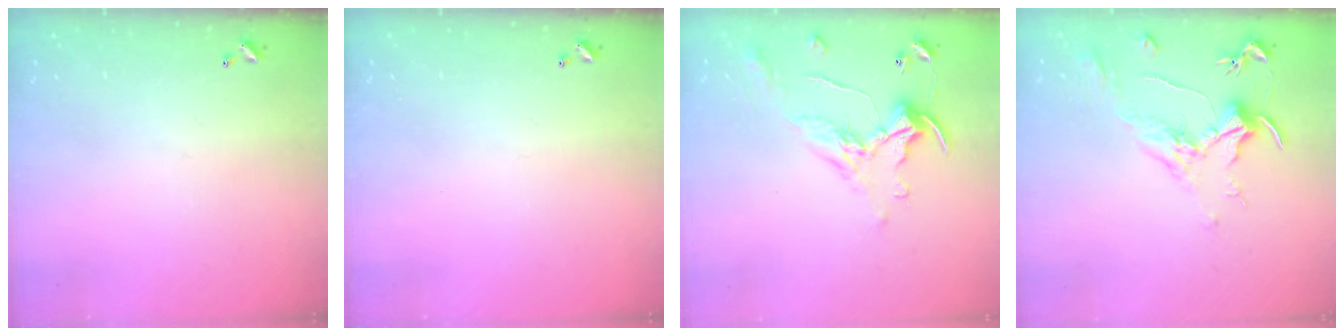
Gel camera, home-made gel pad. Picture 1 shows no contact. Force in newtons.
{"total": 0.0}
{"total": 1.1, "press": 0.8, "slide": 0.9}
{"total": 1.9, "press": 1.7, "slide": 0.9}